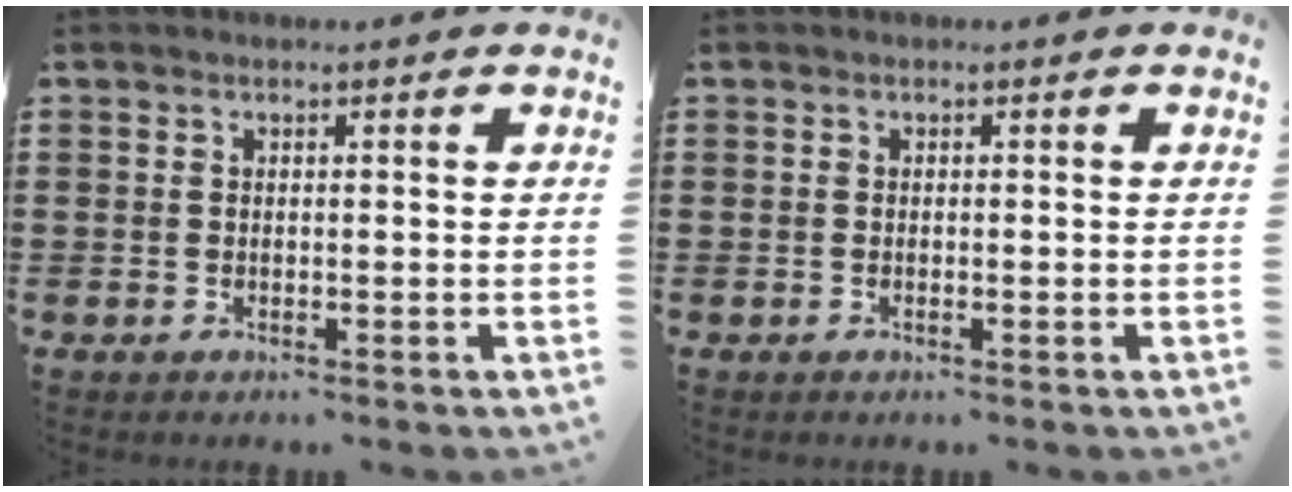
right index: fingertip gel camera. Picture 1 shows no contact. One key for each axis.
{"total": 0.0}